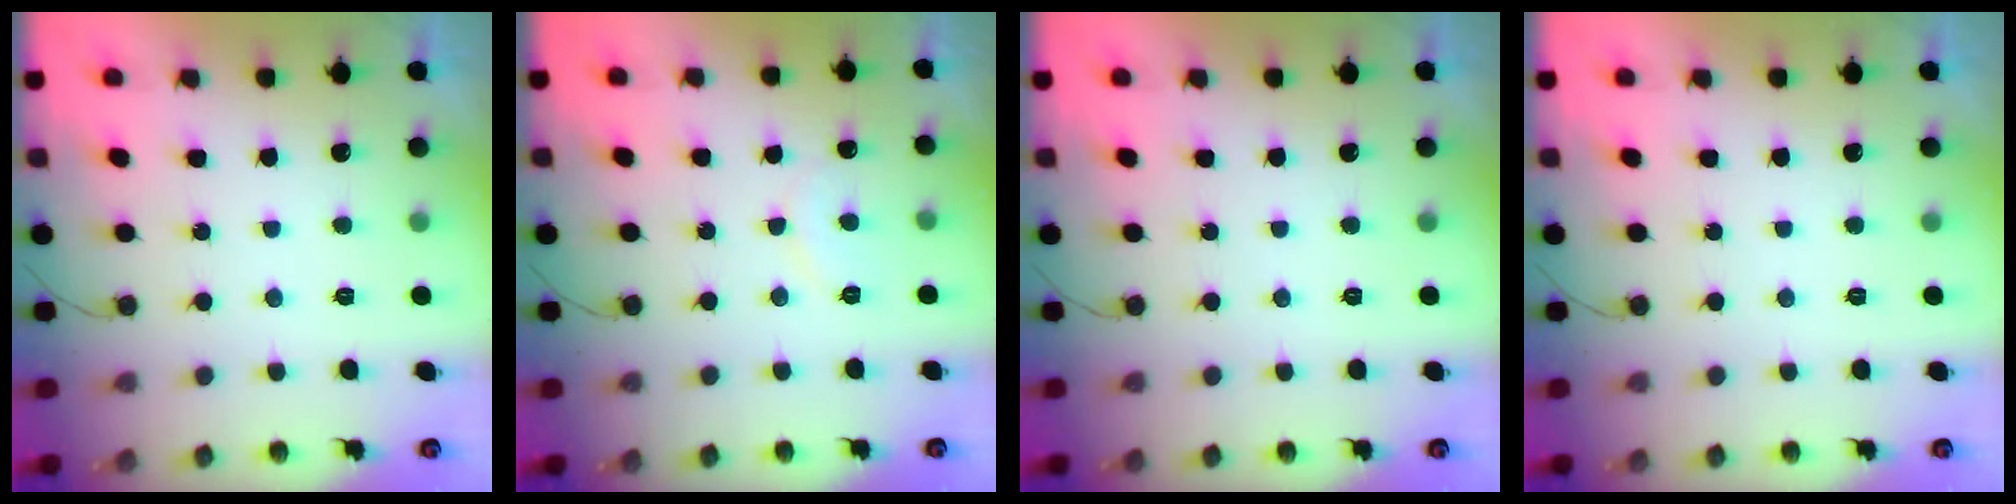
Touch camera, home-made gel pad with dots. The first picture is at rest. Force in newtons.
{"total": 7.3, "press": 7.3, "slide": 0.6}
{"total": 0.0}
{"total": 0.0}